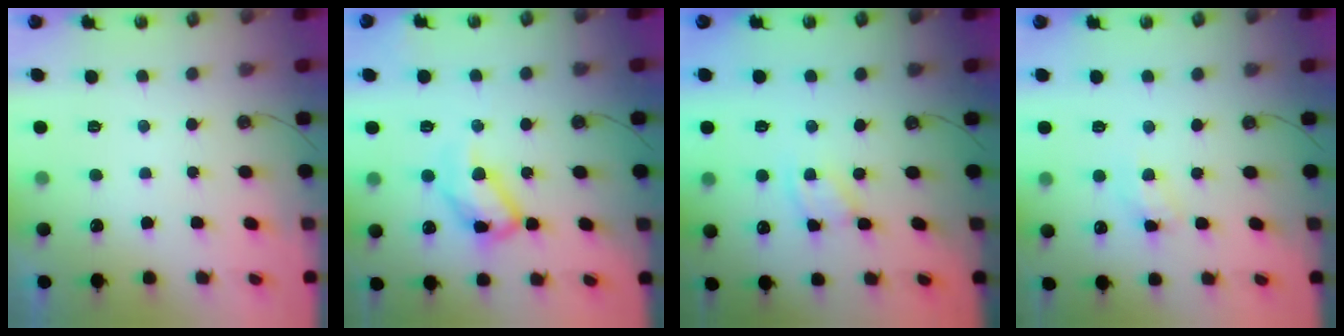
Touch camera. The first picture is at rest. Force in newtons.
{"total": 13.8, "press": 13.8, "slide": 0.7}
{"total": 1.9, "press": 1.9, "slide": 0.3}
{"total": 4.3, "press": 4.3, "slide": 0.6}